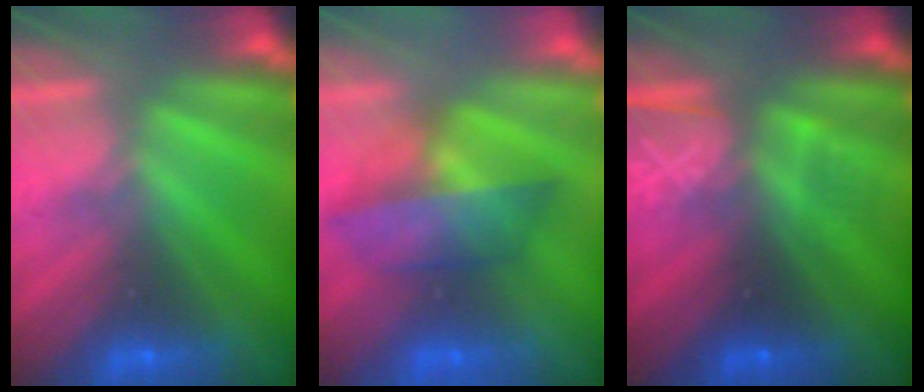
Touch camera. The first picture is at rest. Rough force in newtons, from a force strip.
{"total": 4.3}
{"total": 3.2}